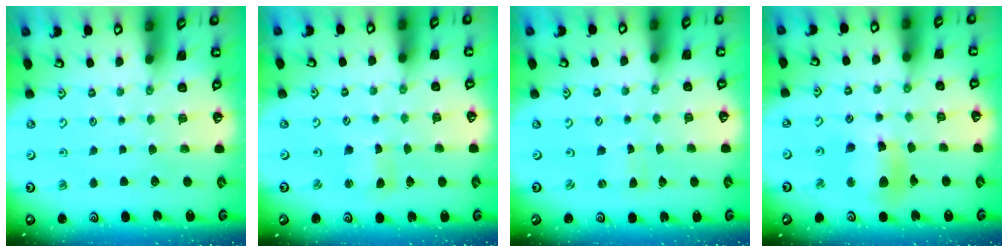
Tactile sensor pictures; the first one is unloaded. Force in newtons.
{"total": 1.7, "press": 1.7, "slide": 0.4}
{"total": 0.0}
{"total": 11.5, "press": 11.4, "slide": 1.7}